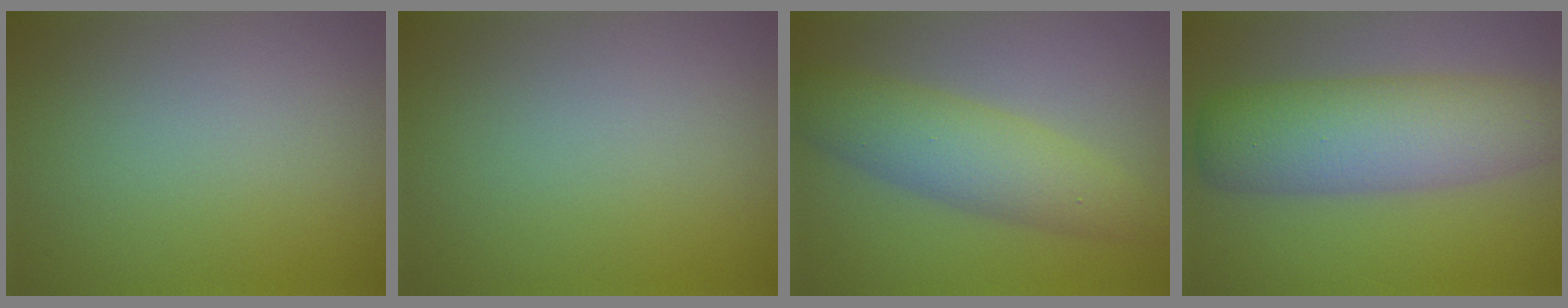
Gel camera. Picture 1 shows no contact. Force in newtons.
{"total": 0.0}
{"total": 5.5, "press": 5.5, "slide": 0.2}
{"total": 8.0, "press": 8.0, "slide": 0.1}